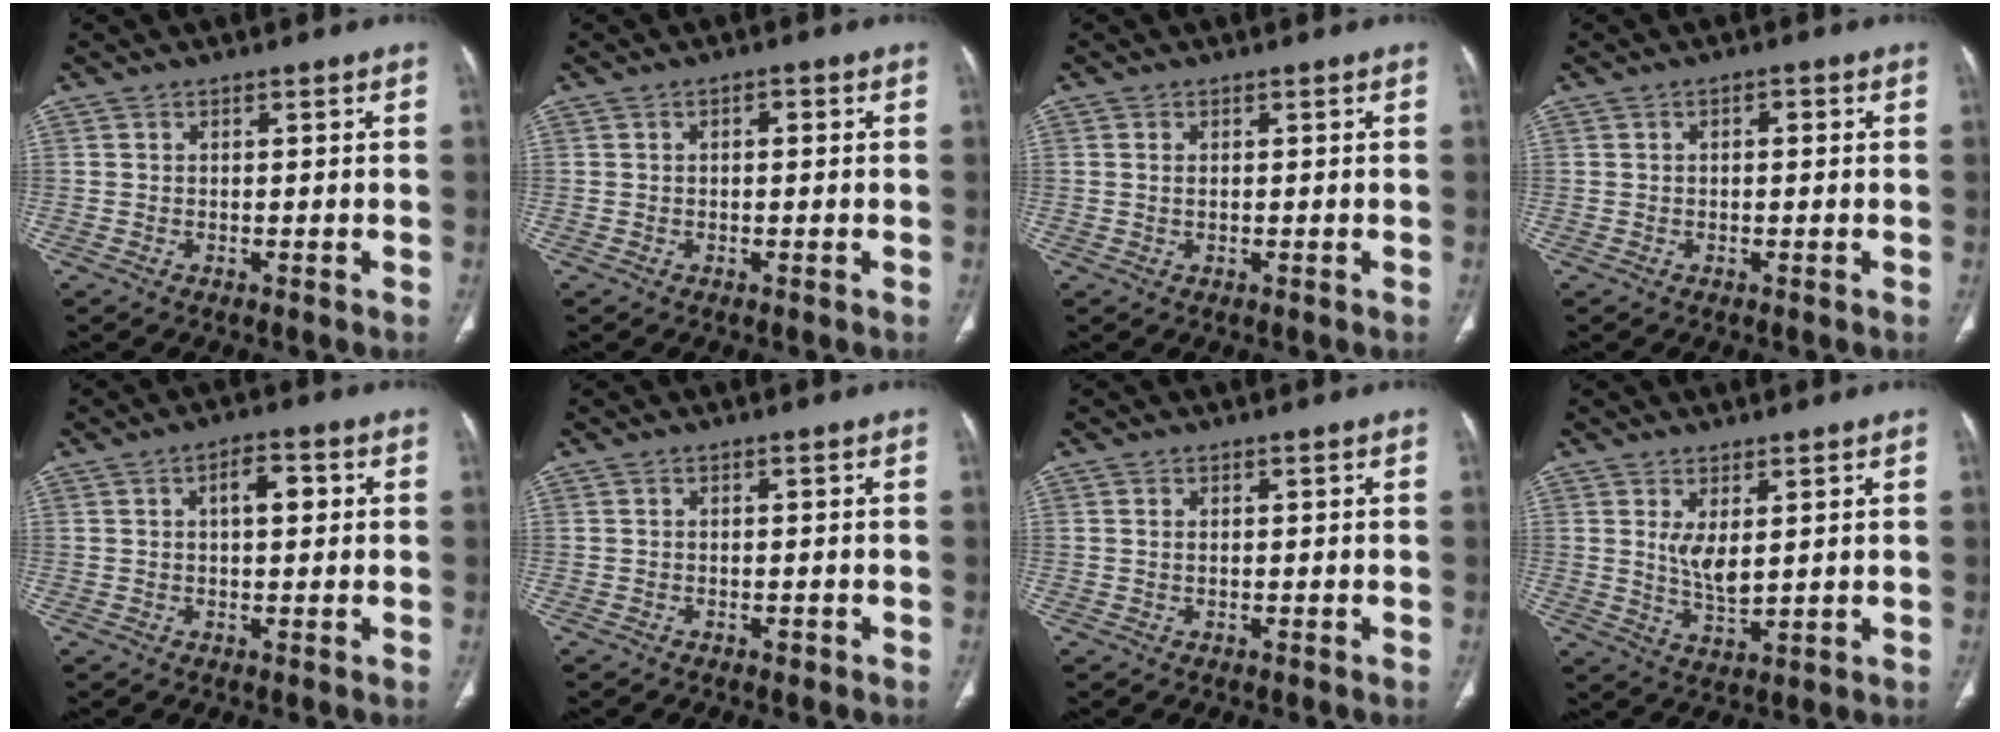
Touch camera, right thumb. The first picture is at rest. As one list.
[{"total": 1.6, "force": [0.3, 0.8, 1.3], "torque": [-0.022, 0.005, 0.003]}, {"total": 1.0, "force": [0.2, 0.5, 0.8], "torque": [-0.019, 0.000, 0.007]}, {"total": 1.6, "force": [0.3, 0.8, 1.4], "torque": [-0.022, 0.006, 0.003]}, {"total": 5.1, "force": [1.1, 2.4, 4.4], "torque": [-0.060, 0.009, 0.015]}, {"total": 0.7, "force": [-0.4, 0.5, 0.4], "torque": [-0.006, 0.000, -0.006]}, {"total": 0.8, "force": [0.2, 0.4, 0.6], "torque": [-0.016, 0.002, 0.006]}, {"total": 5.5, "force": [1.6, 2.2, 4.8], "torque": [-0.084, -0.025, 0.041]}]